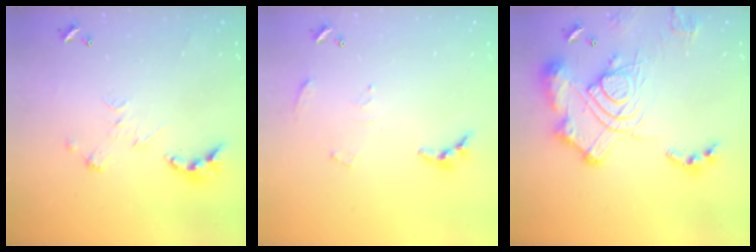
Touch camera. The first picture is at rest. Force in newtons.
{"total": 6.2, "press": 6.2, "slide": 0.5}
{"total": 20.2, "press": 20.0, "slide": 2.4}